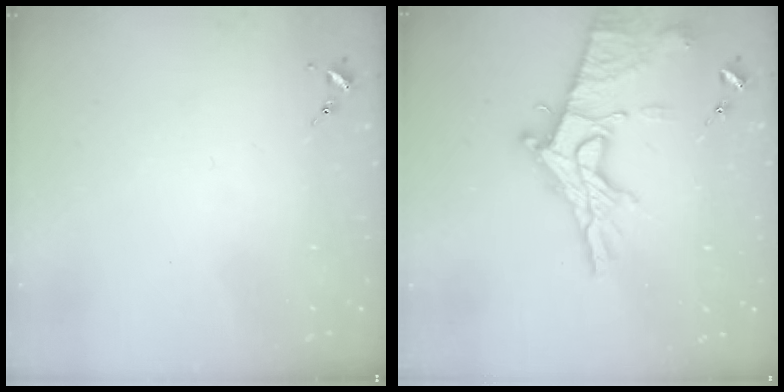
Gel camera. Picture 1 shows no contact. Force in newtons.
{"total": 18.5, "press": 18.4, "slide": 1.5}